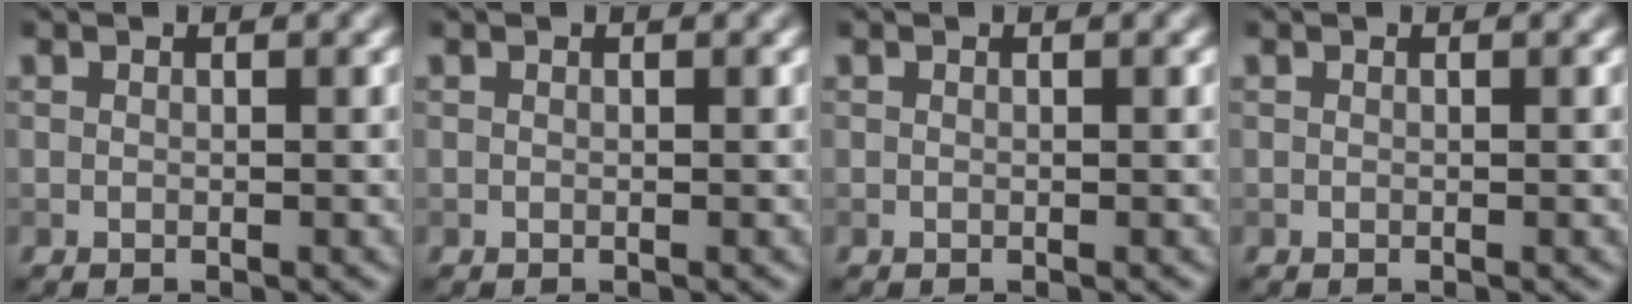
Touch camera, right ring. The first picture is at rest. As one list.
[{"total": 0.0}, {"total": 0.0}, {"total": 0.0}]